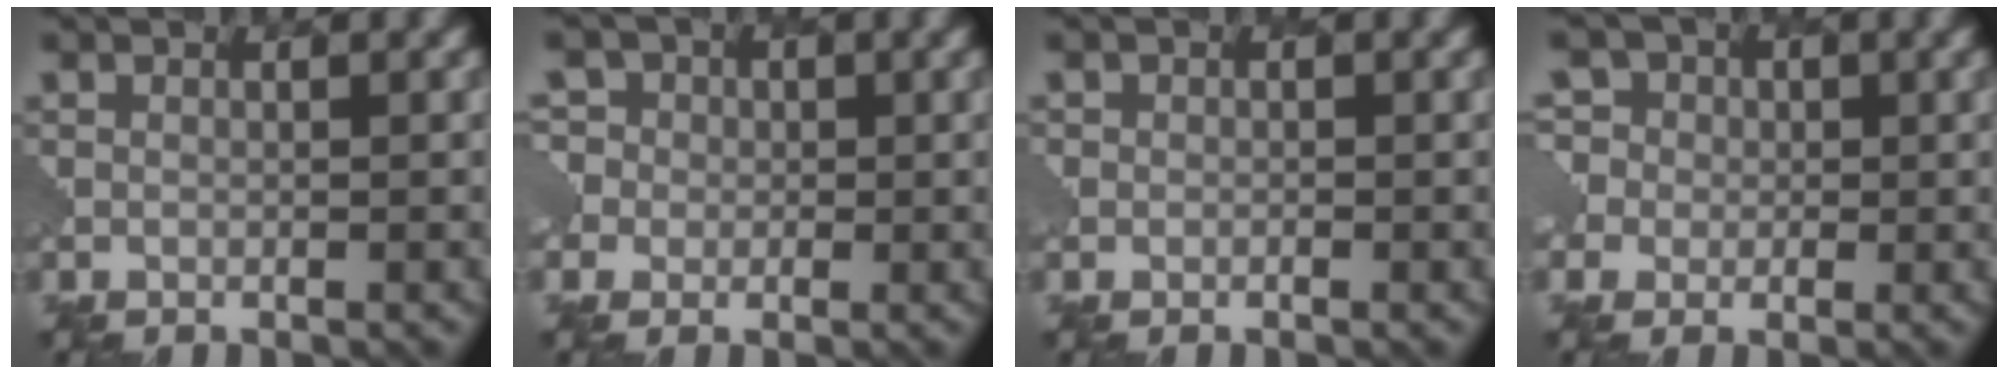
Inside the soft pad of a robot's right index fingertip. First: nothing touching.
{"total": 5.8, "force": [1.2, 5.1, 2.5], "torque": [-0.046, 0.038, -0.009]}
{"total": 0.9, "force": [-0.1, 0.9, 0.2], "torque": [0.004, -0.003, -0.005]}
{"total": 7.1, "force": [1.8, 6.1, 3.1], "torque": [-0.062, 0.043, -0.007]}